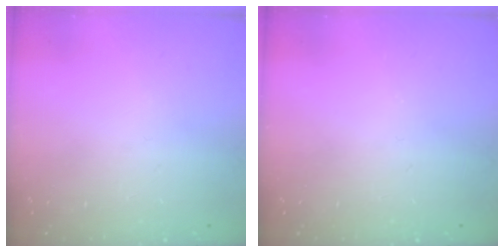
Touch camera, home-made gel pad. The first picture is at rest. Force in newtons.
{"total": 0.0}